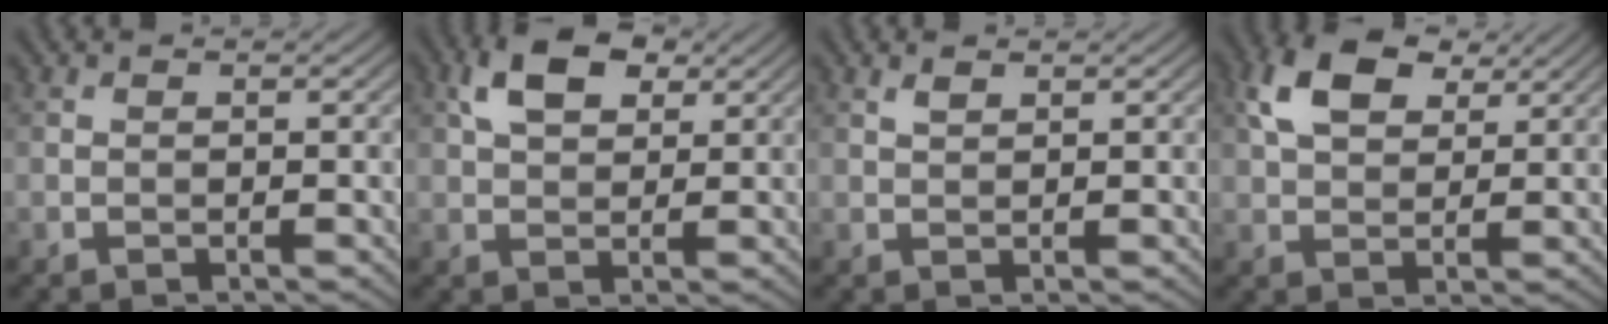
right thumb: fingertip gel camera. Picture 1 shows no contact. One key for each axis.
{"total": 6.3, "fx": 2.8, "fy": 3.7, "fz": 4.3, "tx": -0.085, "ty": 0.007, "tz": 0.047}
{"total": 1.0, "fx": 0.8, "fy": 0.3, "fz": 0.6, "tx": -0.018, "ty": 0.001, "tz": 0.016}
{"total": 8.1, "fx": 3.8, "fy": 4.8, "fz": 5.3, "tx": -0.116, "ty": 0.010, "tz": 0.070}